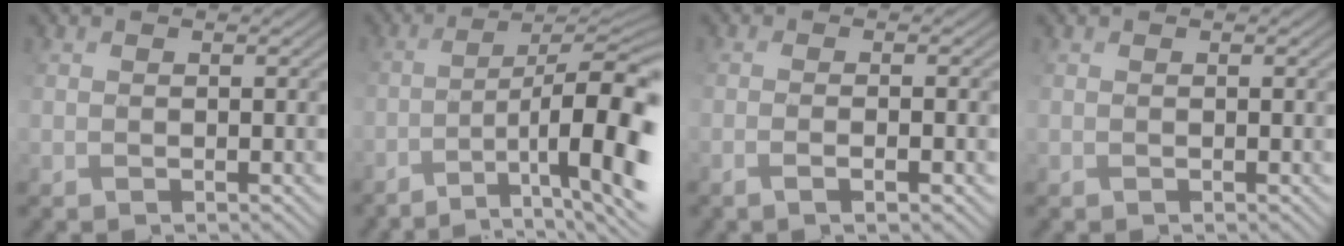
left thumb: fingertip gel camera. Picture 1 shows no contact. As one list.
[{"total": 15.1, "force": [-6.1, 4.2, 13.2], "torque": [-0.178, -0.002, -0.084]}, {"total": 2.8, "force": [-1.1, 0.2, 2.6], "torque": [-0.037, 0.007, -0.028]}, {"total": 0.0}]